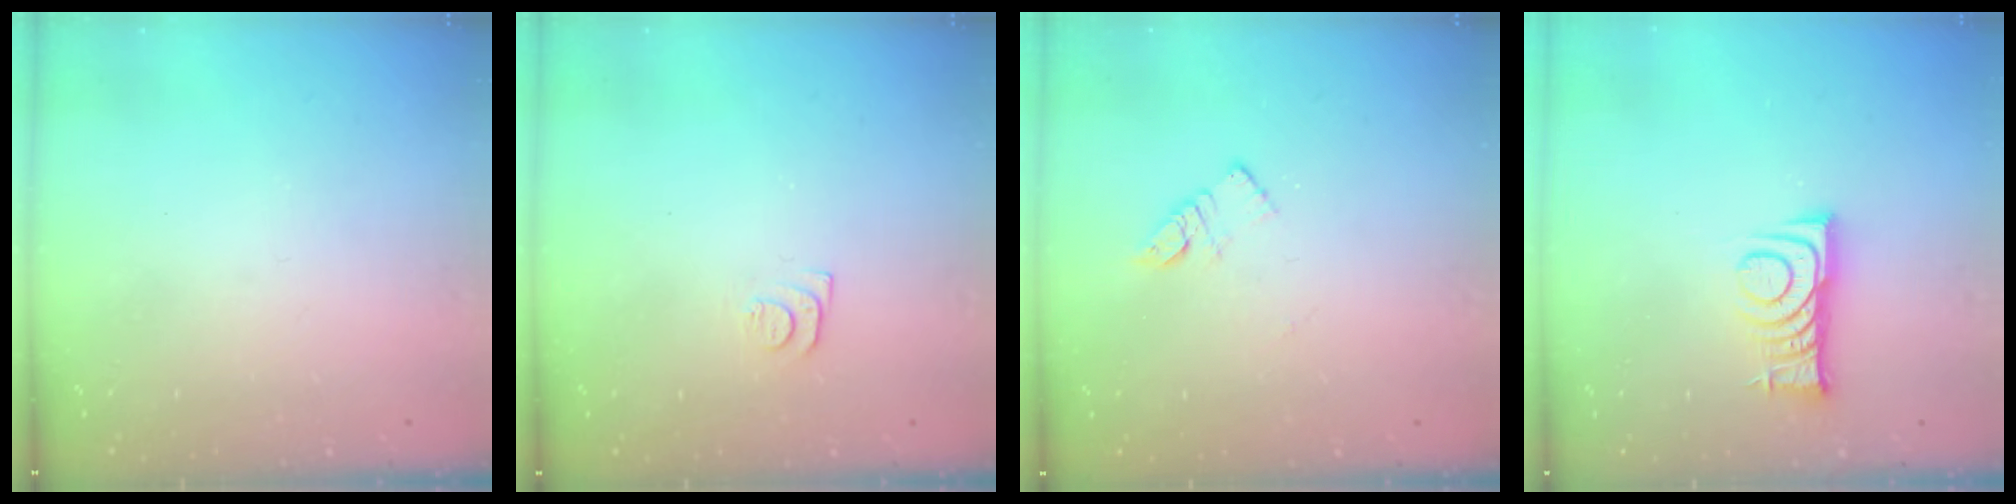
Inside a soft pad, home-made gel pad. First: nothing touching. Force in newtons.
{"total": 5.5, "press": 5.4, "slide": 0.6}
{"total": 4.1, "press": 4.1, "slide": 0.4}
{"total": 8.9, "press": 8.9, "slide": 0.1}